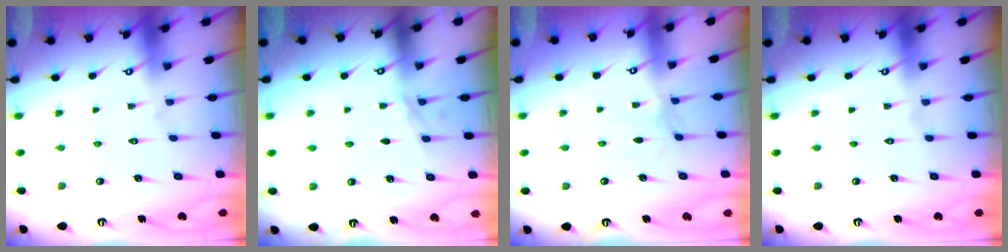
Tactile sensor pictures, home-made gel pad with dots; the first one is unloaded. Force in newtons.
{"total": 2.9, "press": 2.7, "slide": 1.1}
{"total": 0.7, "press": 0.6, "slide": 0.3}
{"total": 0.0}